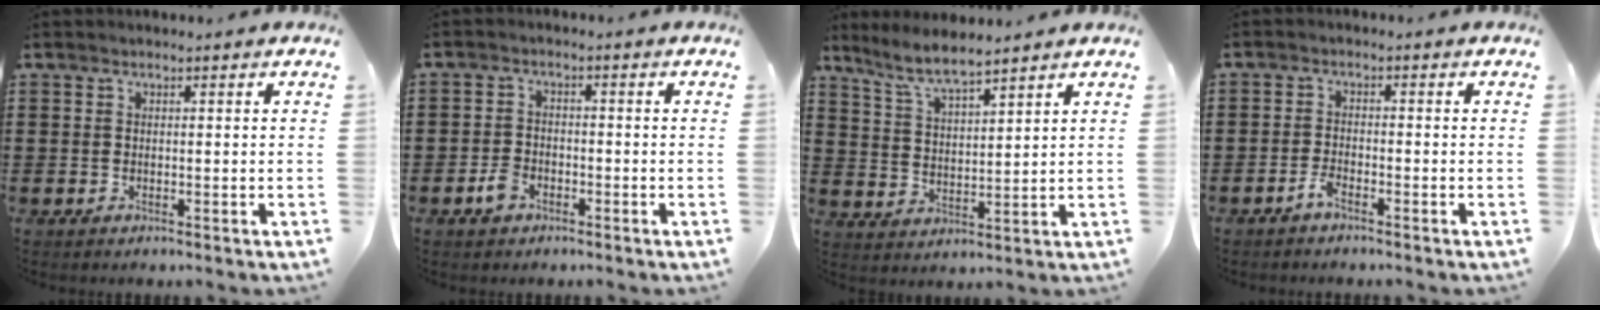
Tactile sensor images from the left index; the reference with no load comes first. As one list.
[{"total": 3.0, "force": [-1.7, 1.9, 1.5], "torque": [-0.036, 0.001, -0.034]}, {"total": 5.5, "force": [4.9, 0.1, 2.5], "torque": [-0.065, -0.017, 0.087]}, {"total": 1.9, "force": [-1.6, 0.3, 1.0], "torque": [-0.030, 0.001, -0.033]}]